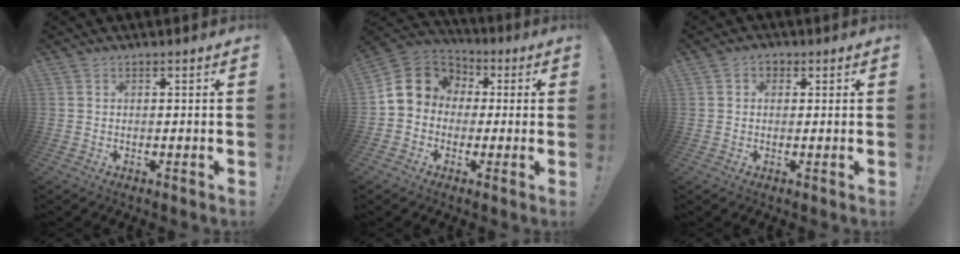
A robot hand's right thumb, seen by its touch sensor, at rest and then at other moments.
{"total": 12.0, "force": [1.6, 10.5, 5.7], "torque": [-0.087, 0.012, 0.038]}
{"total": 2.4, "force": [0.3, 2.0, 1.2], "torque": [-0.022, 0.007, 0.007]}